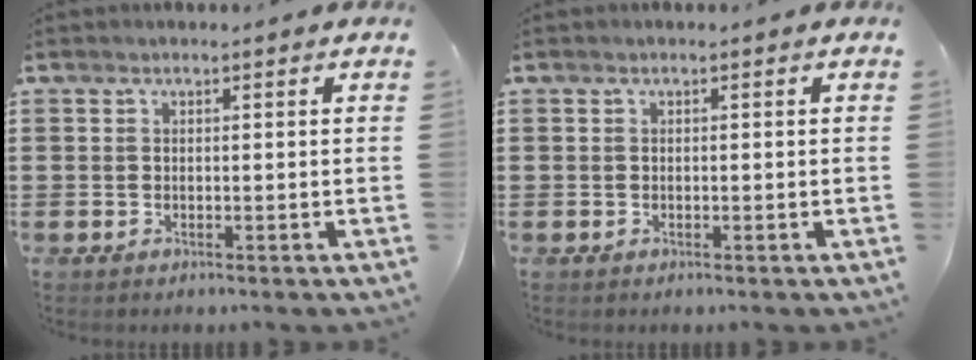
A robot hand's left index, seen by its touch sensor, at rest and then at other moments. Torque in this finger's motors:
{"motor_torque": [-0.07, -0.02, -0.01, -0.01]}